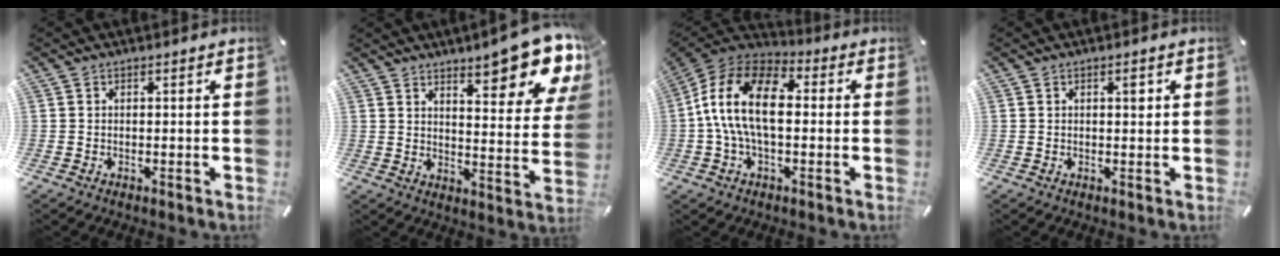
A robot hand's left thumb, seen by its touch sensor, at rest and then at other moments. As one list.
[{"total": 14.2, "force": [10.6, 4.2, 8.4], "torque": [-0.104, -0.078, 0.175]}, {"total": 15.5, "force": [-0.9, 9.0, 12.6], "torque": [-0.268, 0.013, -0.020]}, {"total": 2.1, "force": [0.7, 1.0, 1.7], "torque": [-0.019, -0.002, 0.008]}]